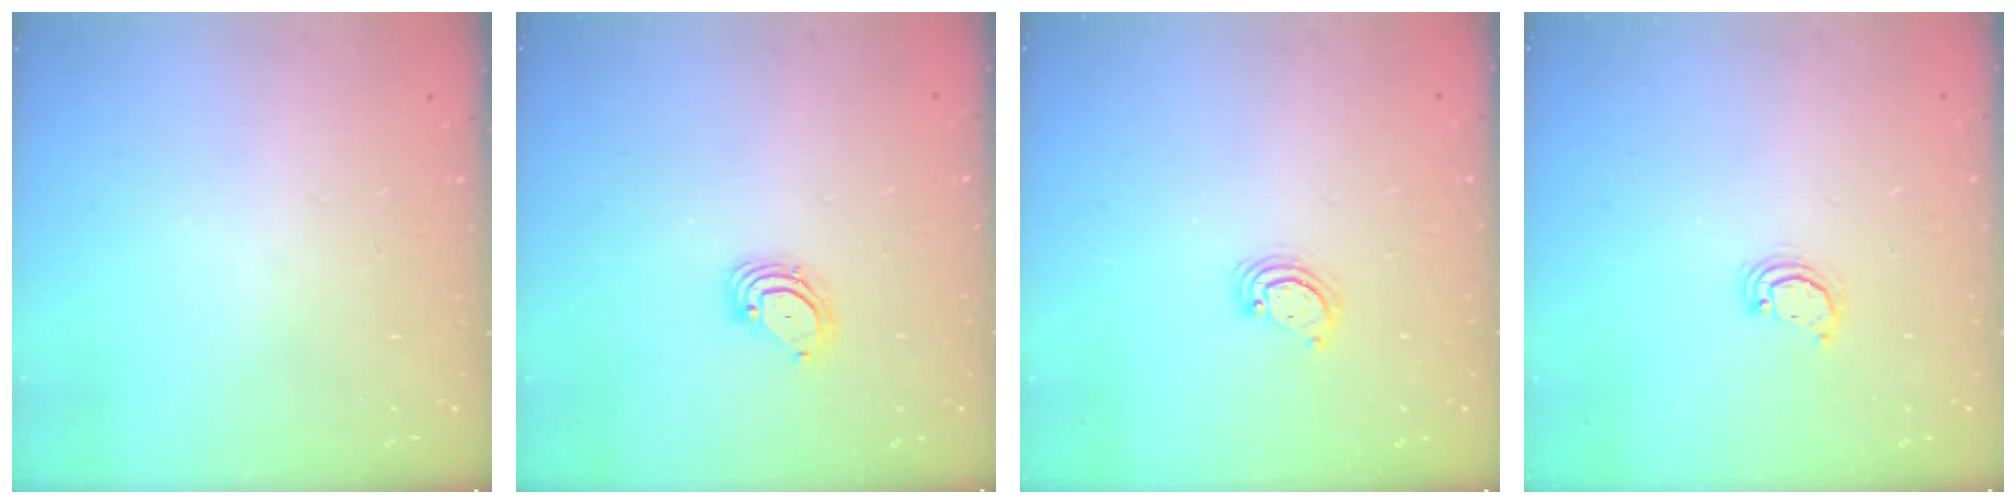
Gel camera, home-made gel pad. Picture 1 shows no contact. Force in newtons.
{"total": 3.6, "press": 3.6, "slide": 0.3}
{"total": 2.6, "press": 2.6, "slide": 0.3}
{"total": 2.6, "press": 2.6, "slide": 0.3}